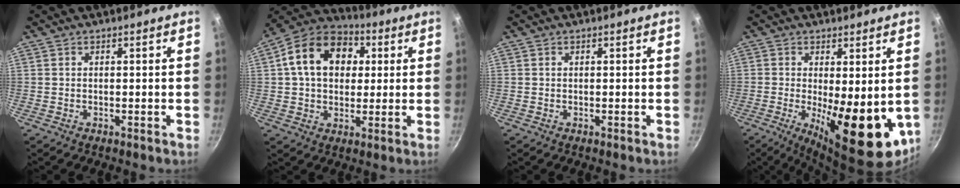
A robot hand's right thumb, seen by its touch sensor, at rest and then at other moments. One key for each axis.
{"total": 16.0, "fx": 3.6, "fy": 11.9, "fz": 10.1, "tx": -0.145, "ty": 0.023, "tz": 0.044}
{"total": 0.0}
{"total": 15.3, "fx": -1.9, "fy": 5.7, "fz": 14.0, "tx": -0.177, "ty": -0.021, "tz": -0.014}